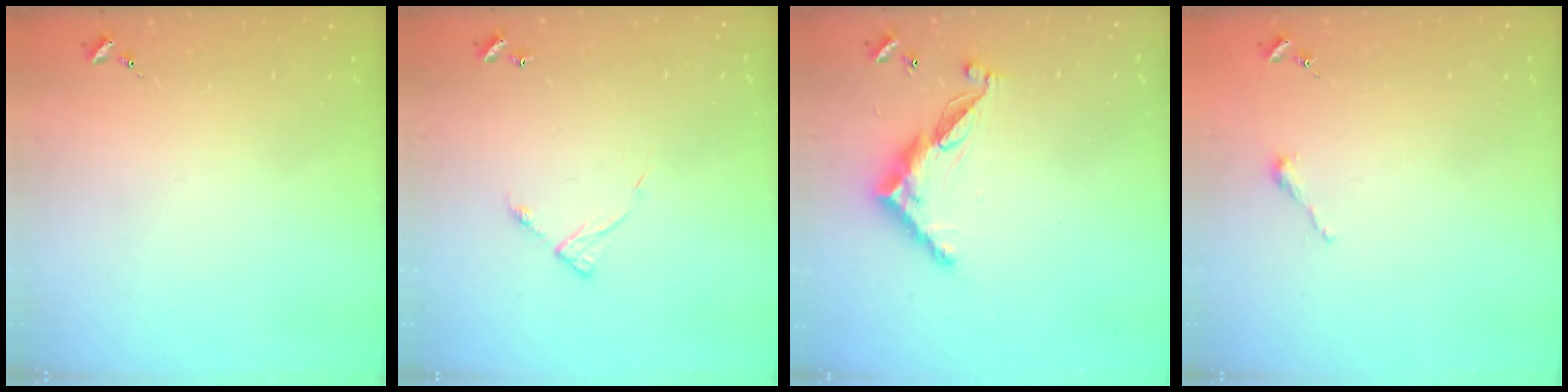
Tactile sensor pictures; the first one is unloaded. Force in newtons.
{"total": 5.8, "press": 5.7, "slide": 0.6}
{"total": 11.6, "press": 11.6, "slide": 0.3}
{"total": 2.5, "press": 2.5, "slide": 0.2}